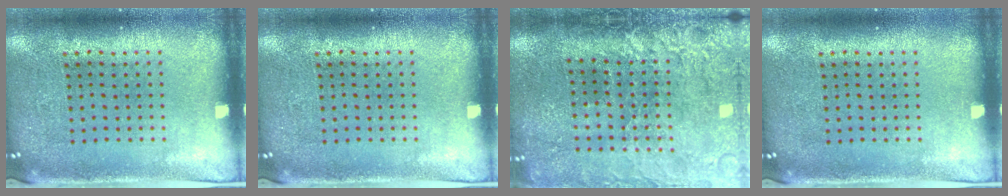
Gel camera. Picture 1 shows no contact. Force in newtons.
{"total": 0.0}
{"total": 4.3, "press": 3.5, "slide": 2.5}
{"total": 0.0}